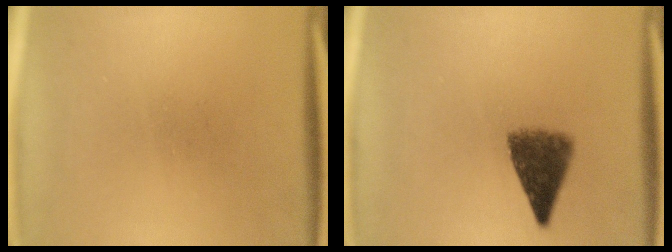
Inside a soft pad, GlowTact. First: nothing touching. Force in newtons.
{"total": 6.4}